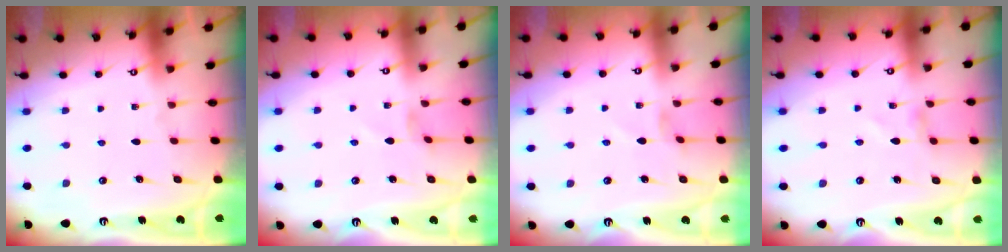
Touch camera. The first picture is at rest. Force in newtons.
{"total": 1.8, "press": 1.7, "slide": 0.3}
{"total": 1.8, "press": 1.7, "slide": 0.3}
{"total": 0.0}